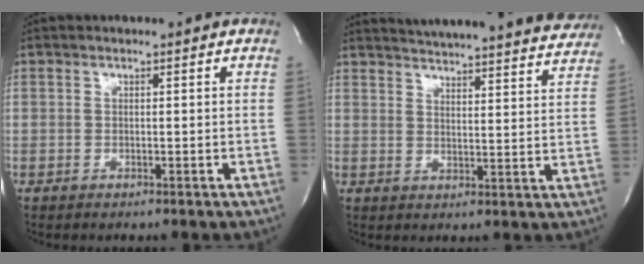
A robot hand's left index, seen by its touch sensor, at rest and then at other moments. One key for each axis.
{"total": 26.4, "fx": 24.8, "fy": 3.3, "fz": 8.5, "tx": -0.140, "ty": -0.061, "tz": 0.298}